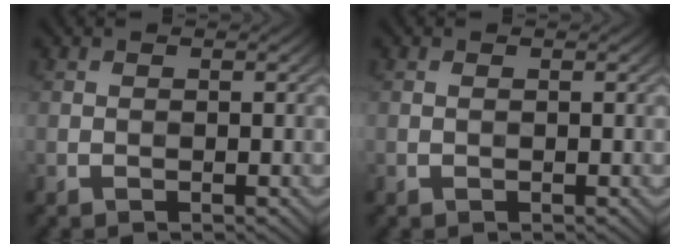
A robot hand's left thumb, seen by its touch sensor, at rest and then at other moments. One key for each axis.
{"total": 0.0}